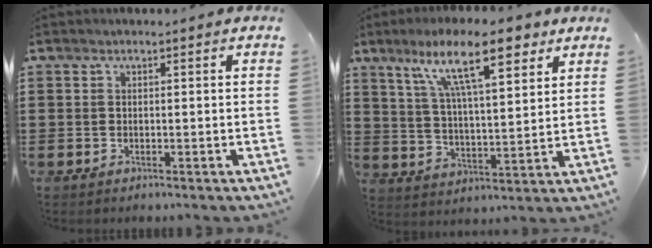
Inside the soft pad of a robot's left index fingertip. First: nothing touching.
{"total": 14.3, "force": [8.8, 4.0, 10.6], "torque": [-0.188, -0.021, 0.147]}